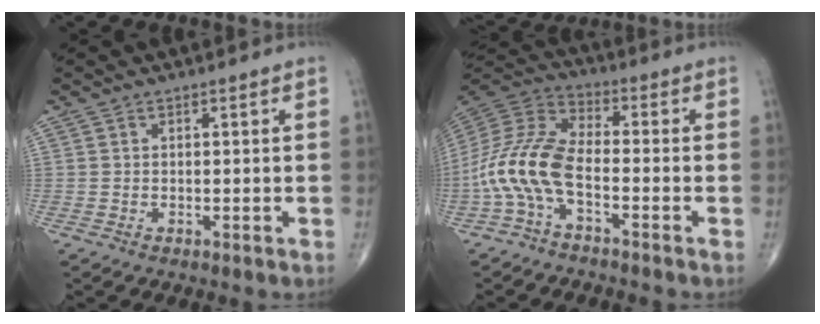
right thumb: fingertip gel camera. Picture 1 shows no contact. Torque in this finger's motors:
{"motor_torque": [1.09, 1.82, 1.63, -0.54, 0.18]}